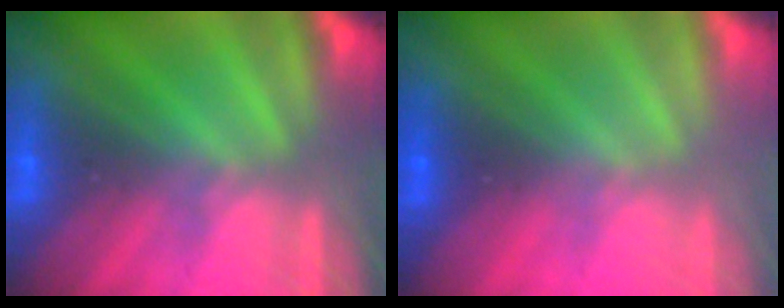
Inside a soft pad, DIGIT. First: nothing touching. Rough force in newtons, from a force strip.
{"total": 2.9}